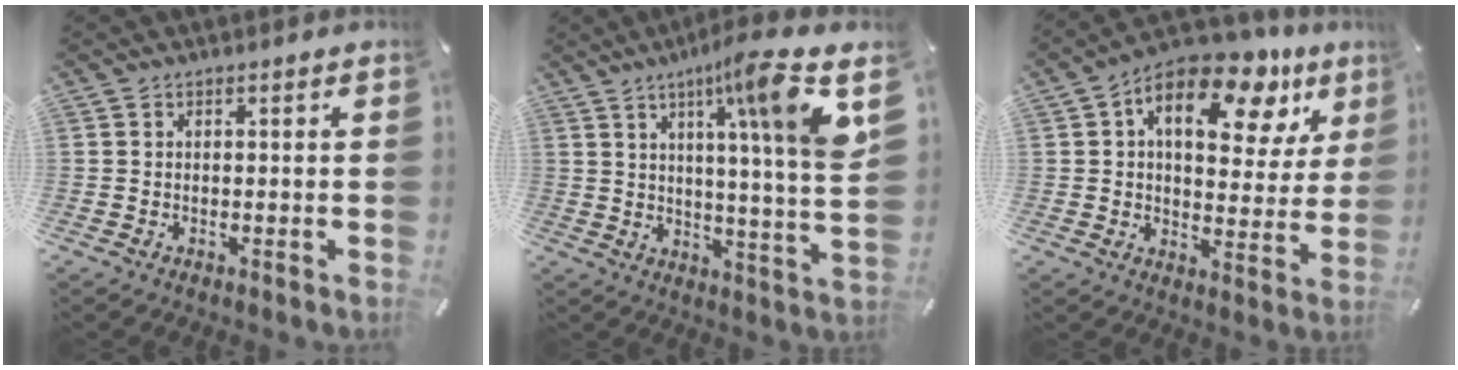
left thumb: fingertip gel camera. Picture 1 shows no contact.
{"total": 15.5, "force": [8.2, 0.1, 13.2], "torque": [-0.205, -0.047, 0.109]}
{"total": 17.0, "force": [8.4, 9.1, 11.7], "torque": [-0.170, -0.043, 0.134]}